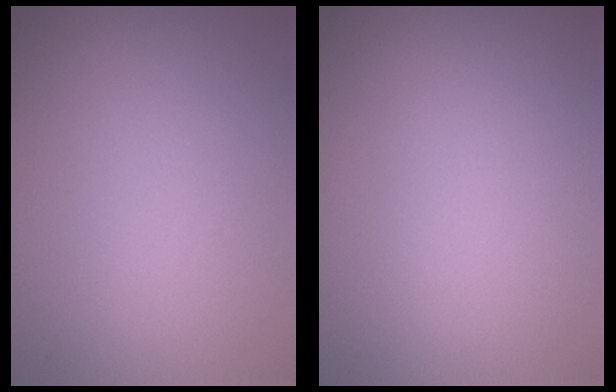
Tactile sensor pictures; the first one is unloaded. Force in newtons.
{"total": 0.0}